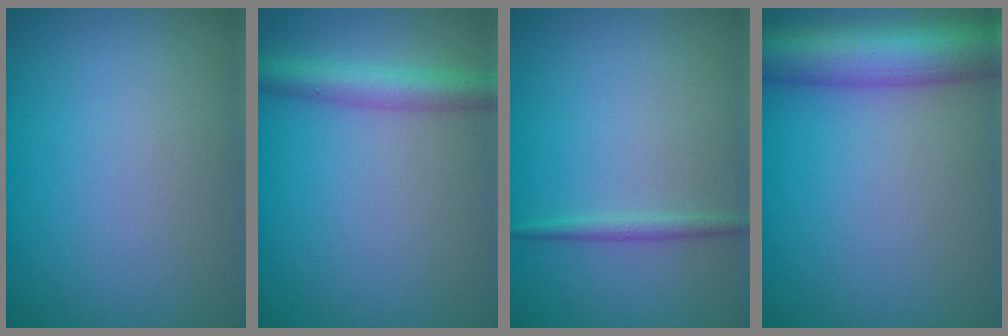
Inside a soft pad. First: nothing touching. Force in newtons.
{"total": 3.5, "press": 3.5, "slide": 0.1}
{"total": 1.1, "press": 1.1, "slide": 0.1}
{"total": 8.3, "press": 8.3, "slide": 0.4}